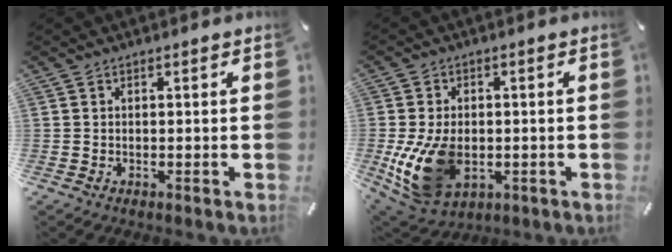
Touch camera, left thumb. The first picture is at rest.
{"total": 13.9, "force": [-2.6, 9.7, 9.7], "torque": [-0.204, -0.003, -0.044]}